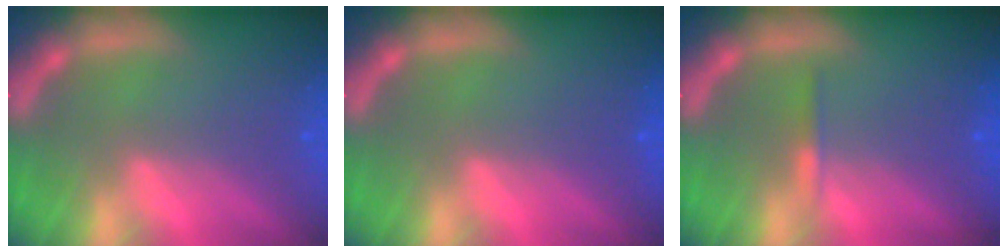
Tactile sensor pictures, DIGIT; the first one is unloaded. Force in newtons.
{"total": 0.0}
{"total": 0.9}